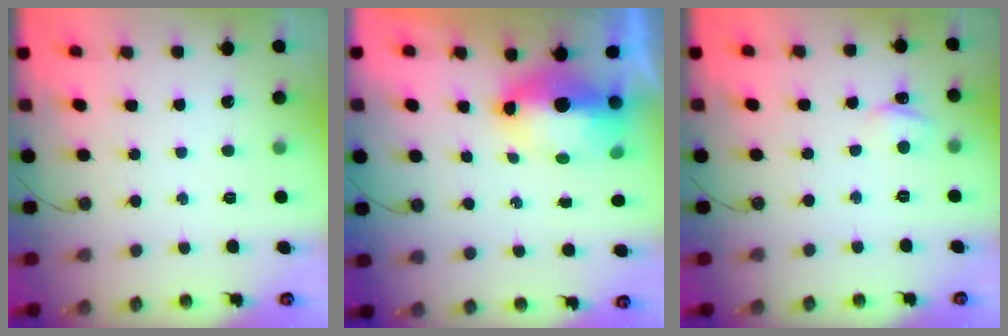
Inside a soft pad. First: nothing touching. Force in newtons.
{"total": 10.8, "press": 10.6, "slide": 1.6}
{"total": 2.9, "press": 2.8, "slide": 0.3}